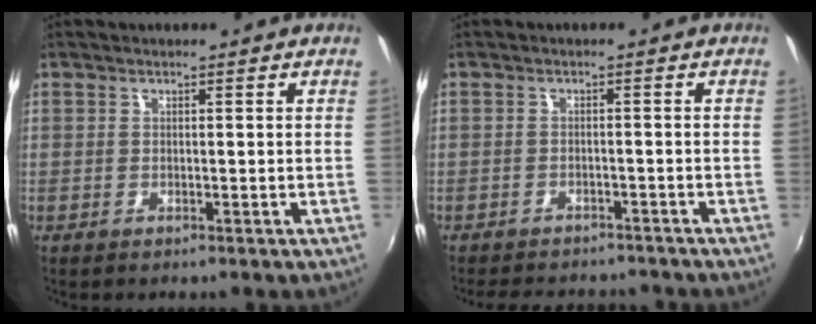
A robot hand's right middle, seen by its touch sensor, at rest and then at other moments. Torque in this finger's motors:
{"motor_torque": [0.62, -0.92, -0.02, 0.00]}